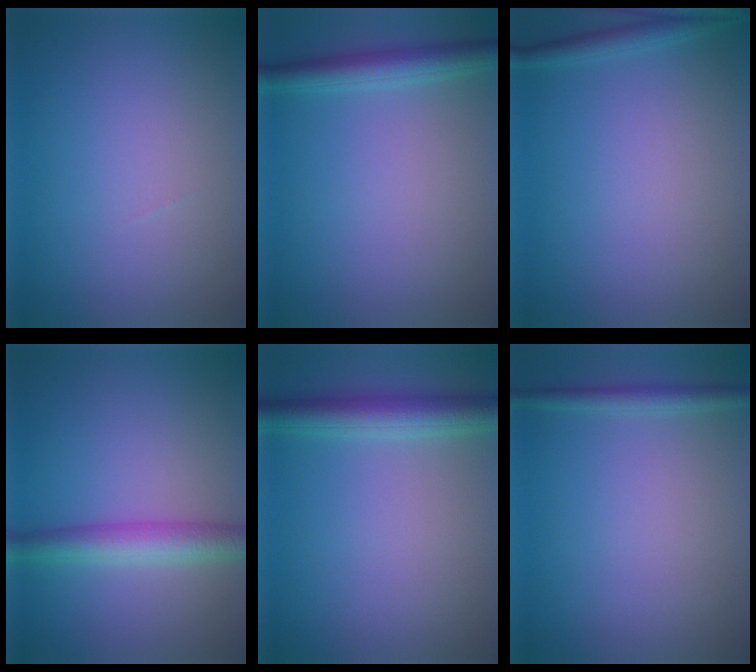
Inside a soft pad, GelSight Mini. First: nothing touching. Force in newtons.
{"total": 3.0, "press": 3.0, "slide": 0.2}
{"total": 1.6, "press": 1.6, "slide": 0.1}
{"total": 3.9, "press": 3.9, "slide": 0.0}
{"total": 4.1, "press": 4.1, "slide": 0.1}
{"total": 1.6, "press": 1.6, "slide": 0.1}